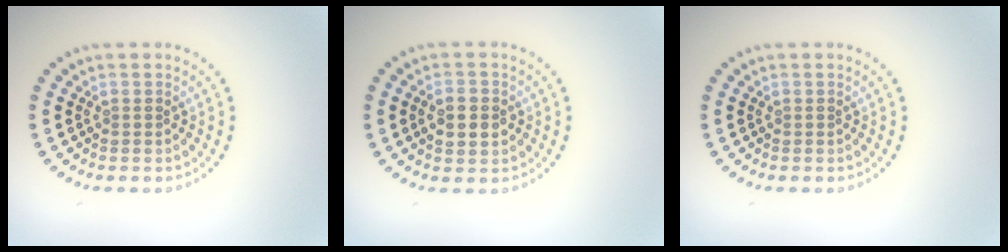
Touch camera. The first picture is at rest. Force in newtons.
{"total": 2.8, "press": 2.8, "slide": 0.1}
{"total": 0.0}